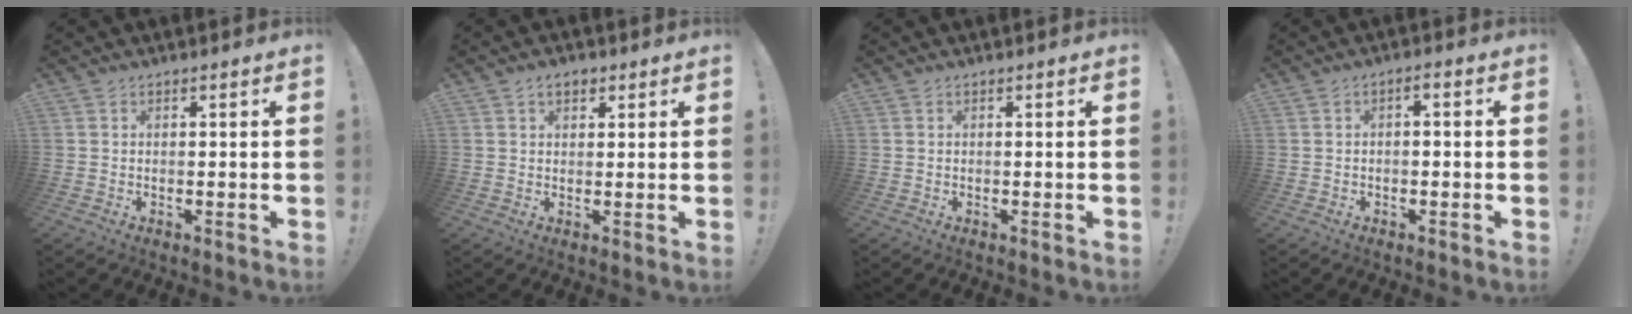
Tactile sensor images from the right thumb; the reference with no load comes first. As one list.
[{"total": 3.2, "force": [1.6, 2.0, 1.8], "torque": [-0.027, 0.000, 0.028]}, {"total": 0.0}, {"total": 1.8, "force": [-1.3, 0.6, 1.2], "torque": [-0.023, 0.009, -0.023]}]